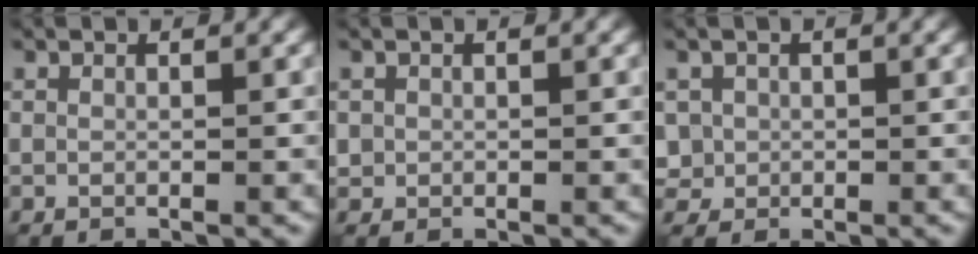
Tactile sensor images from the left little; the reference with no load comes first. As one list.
[{"total": 0.8, "force": [0.2, 0.7, -0.1], "torque": [0.002, -0.003, 0.007]}, {"total": 2.1, "force": [0.3, 2.0, 0.5], "torque": [-0.018, -0.005, 0.006]}]